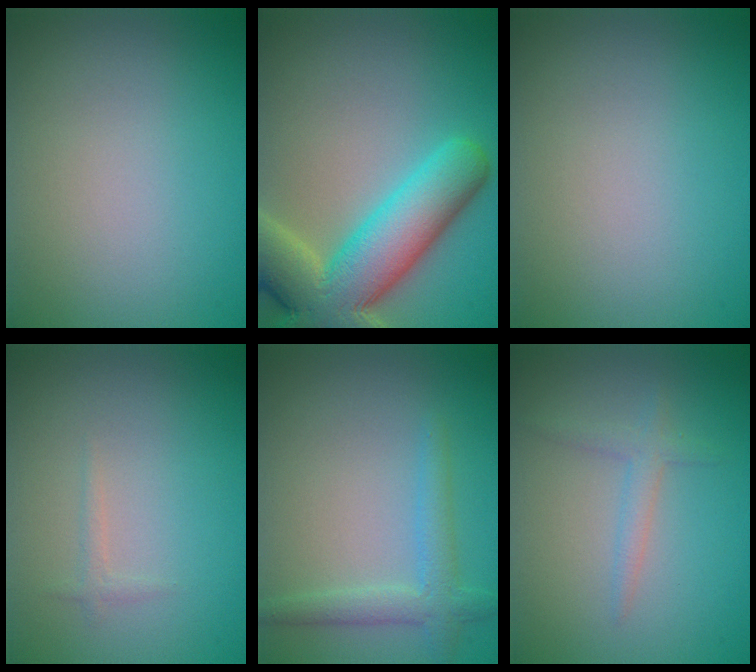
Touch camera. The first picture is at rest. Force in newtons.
{"total": 11.1, "press": 11.1, "slide": 0.9}
{"total": 0.0}
{"total": 0.7, "press": 0.7, "slide": 0.1}
{"total": 2.7, "press": 2.7, "slide": 0.1}
{"total": 1.6, "press": 1.6, "slide": 0.1}